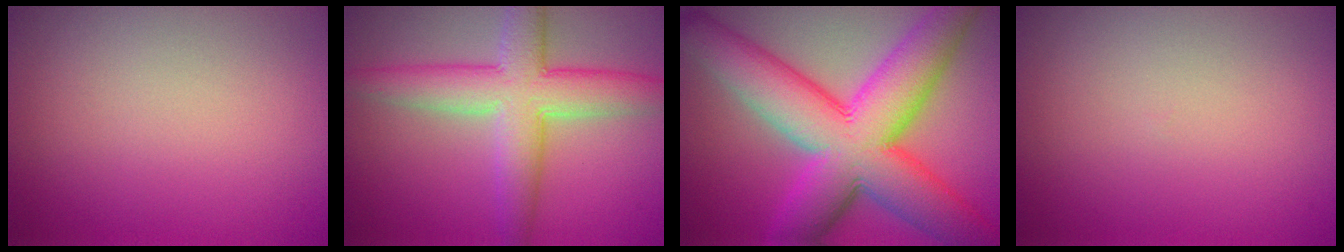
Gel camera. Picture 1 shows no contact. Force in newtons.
{"total": 6.8, "press": 6.8, "slide": 0.1}
{"total": 13.3, "press": 13.3, "slide": 0.4}
{"total": 0.0}